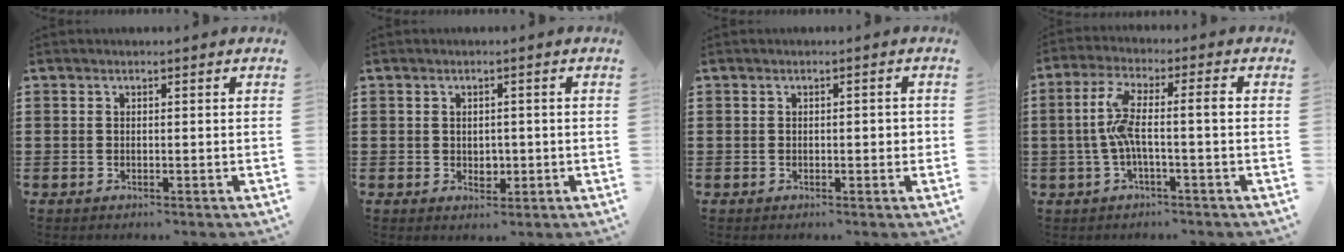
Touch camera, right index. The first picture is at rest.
{"total": 1.9, "force": [-0.1, 1.4, 1.2], "torque": [-0.016, 0.003, -0.004]}
{"total": 1.3, "force": [-0.2, 0.6, 1.1], "torque": [-0.020, 0.004, -0.005]}
{"total": 6.3, "force": [-1.0, 0.9, 6.2], "torque": [-0.132, -0.004, -0.030]}